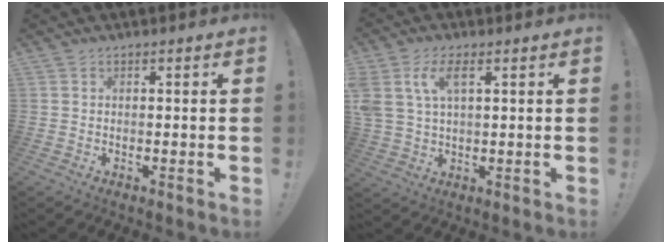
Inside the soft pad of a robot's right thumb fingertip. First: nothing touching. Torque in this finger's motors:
{"motor_torque": [0.45, 0.84, 0.44, -0.20, 0.41]}